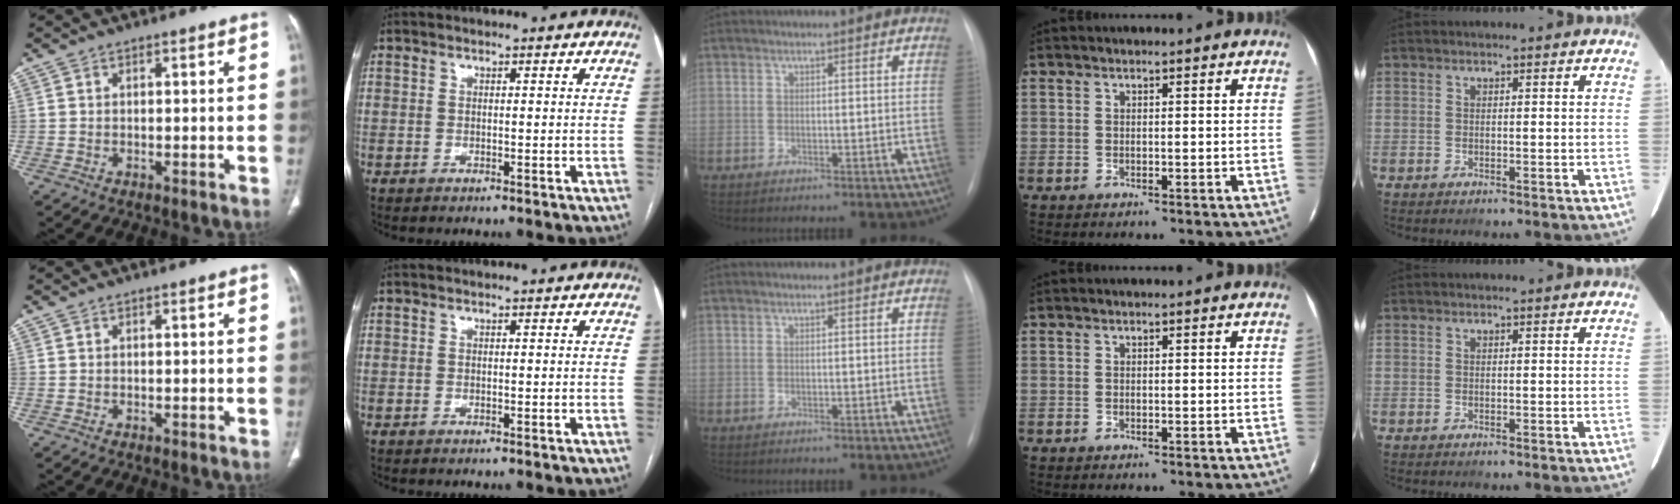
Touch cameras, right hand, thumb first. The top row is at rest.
{}